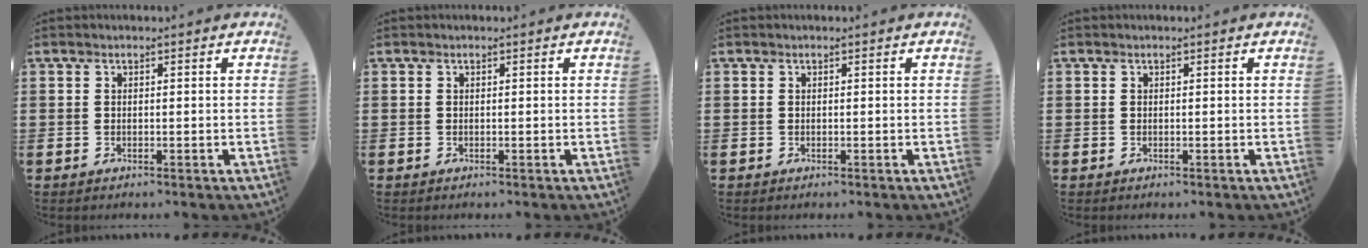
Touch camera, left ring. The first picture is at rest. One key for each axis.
{"total": 0.0}
{"total": 0.0}
{"total": 0.0}